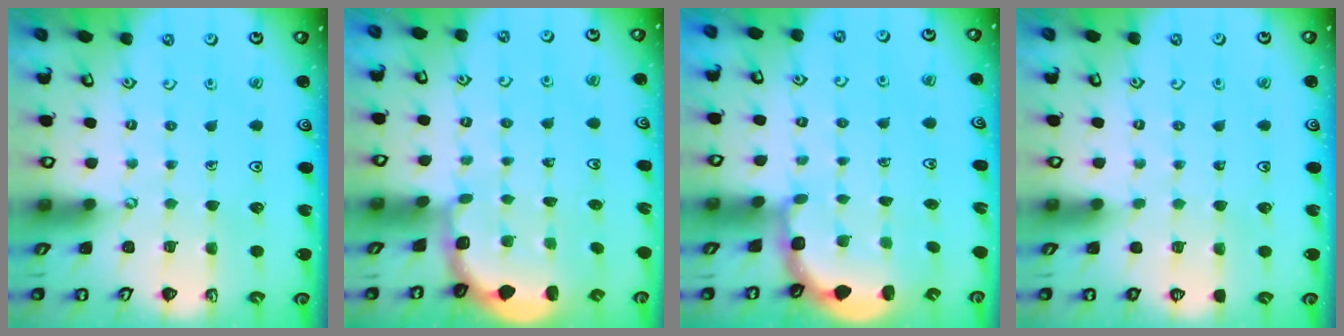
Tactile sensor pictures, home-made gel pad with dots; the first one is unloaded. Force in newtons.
{"total": 1.9, "press": 1.8, "slide": 0.7}
{"total": 3.0, "press": 2.6, "slide": 1.5}
{"total": 0.0}